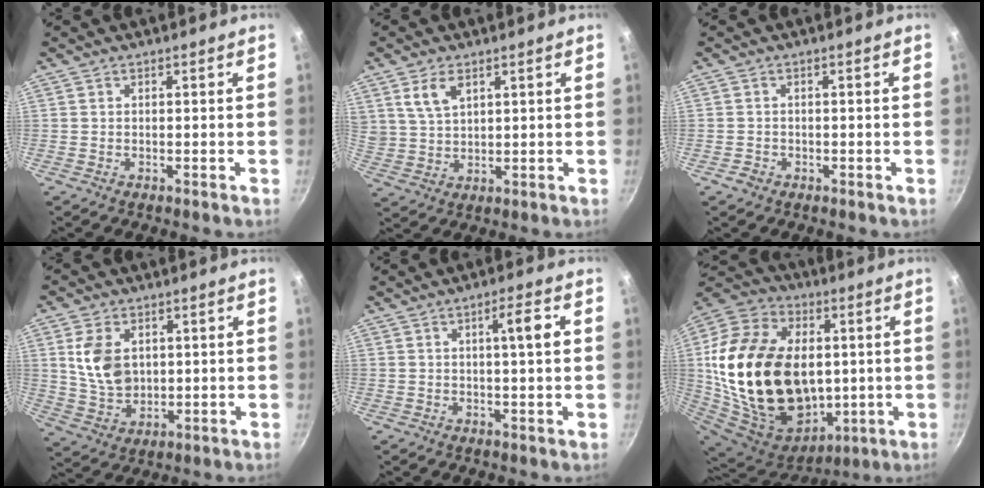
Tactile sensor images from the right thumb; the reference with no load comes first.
{"total": 6.2, "force": [3.2, 3.6, 4.0], "torque": [-0.065, -0.012, 0.070]}
{"total": 1.6, "force": [-0.8, 1.3, 0.5], "torque": [-0.006, 0.009, -0.011]}
{"total": 9.8, "force": [2.1, 6.9, 6.6], "torque": [-0.108, -0.017, 0.049]}
{"total": 5.0, "force": [0.8, 0.6, 4.9], "torque": [-0.075, 0.005, 0.012]}
{"total": 33.8, "force": [2.0, 22.6, 25.0], "torque": [-0.464, 0.001, 0.046]}